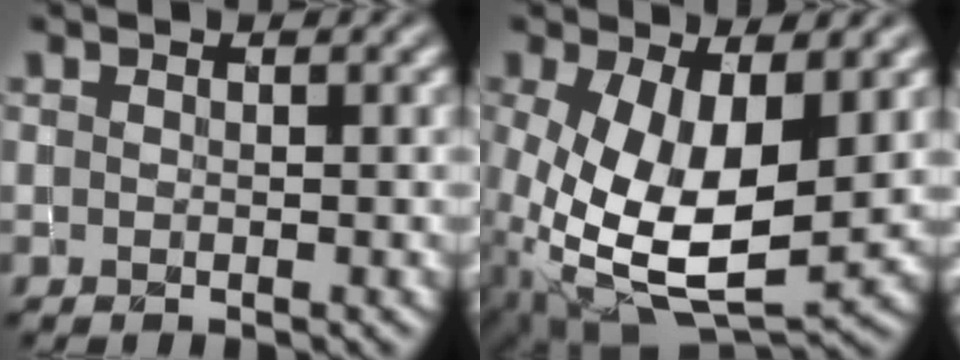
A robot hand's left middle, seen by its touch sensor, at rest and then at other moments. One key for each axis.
{"total": 10.6, "fx": -0.7, "fy": 5.4, "fz": 9.1, "tx": -0.192, "ty": -0.024, "tz": -0.007}